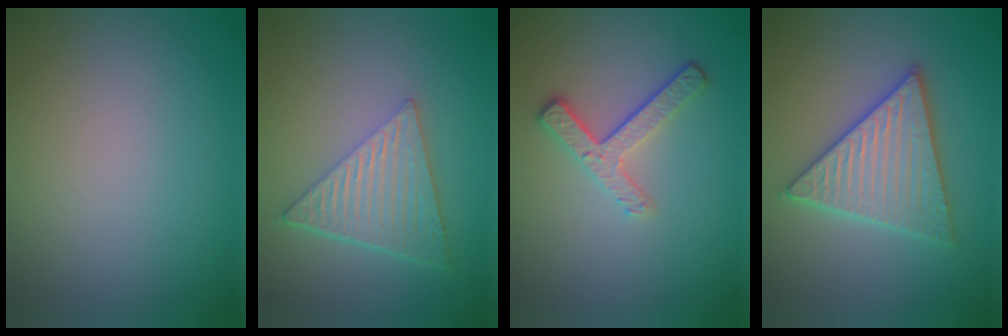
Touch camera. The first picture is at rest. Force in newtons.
{"total": 6.4, "press": 4.3, "slide": 4.7}
{"total": 3.2, "press": 2.4, "slide": 2.0}
{"total": 5.6, "press": 5.5, "slide": 0.7}